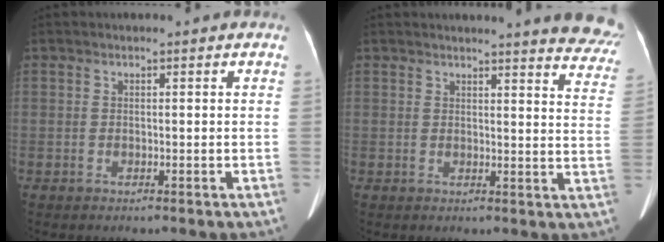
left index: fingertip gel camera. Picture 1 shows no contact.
{"total": 12.6, "force": [11.5, 1.5, 4.8], "torque": [-0.029, -0.059, 0.099]}